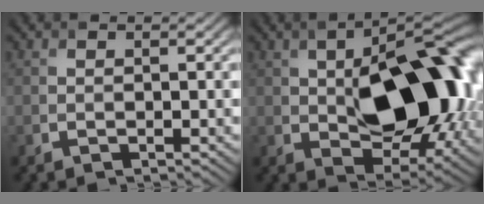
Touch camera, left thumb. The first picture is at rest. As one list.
[{"total": 15.6, "force": [0.9, 8.8, 12.8], "torque": [-0.171, 0.004, 0.024]}]